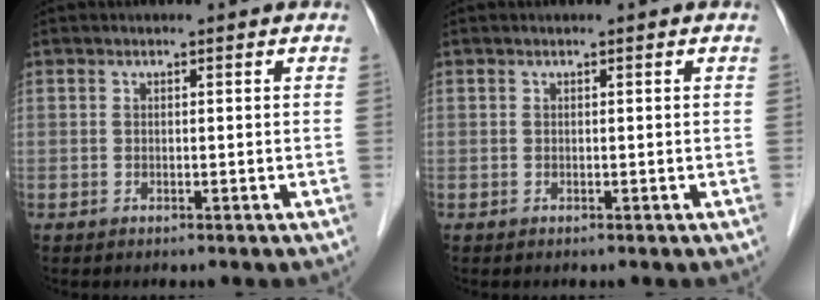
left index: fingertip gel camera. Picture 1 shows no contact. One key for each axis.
{"total": 0.0}